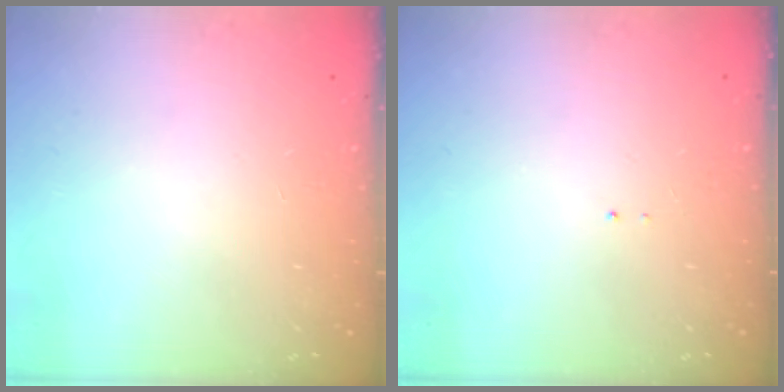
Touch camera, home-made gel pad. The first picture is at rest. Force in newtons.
{"total": 0.7, "press": 0.7, "slide": 0.1}